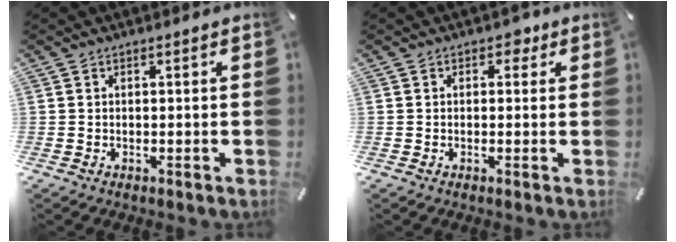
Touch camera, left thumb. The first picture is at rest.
{"total": 2.6, "force": [0.8, 2.0, 1.4], "torque": [-0.007, -0.001, 0.006]}